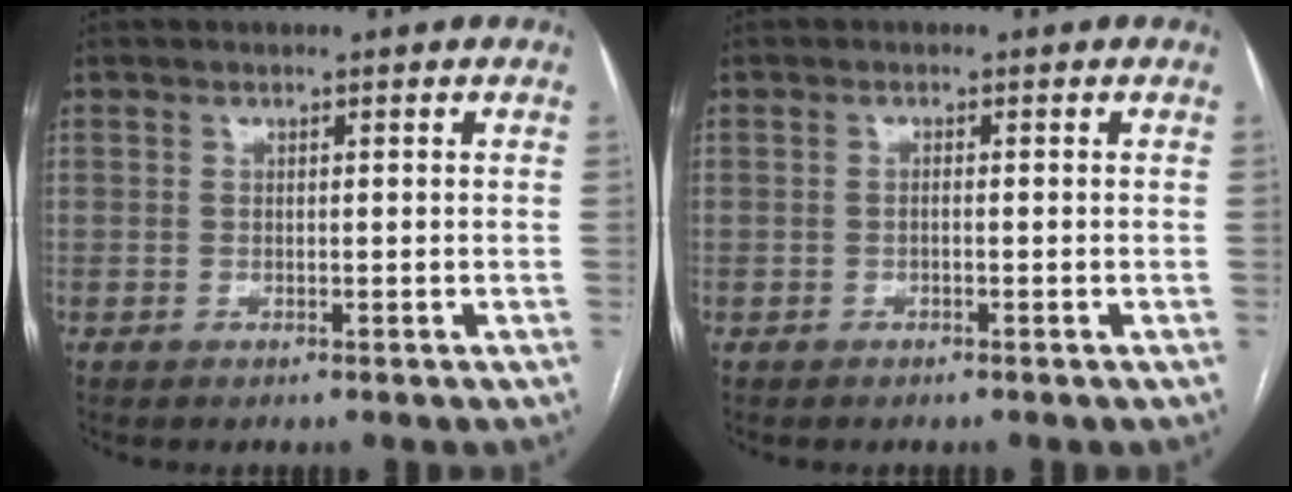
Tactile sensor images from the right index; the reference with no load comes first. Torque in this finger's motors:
{"motor_torque": [-0.19, -0.13, 0.05, 0.01]}